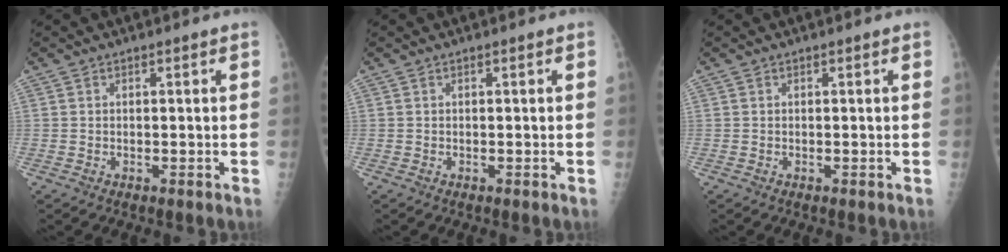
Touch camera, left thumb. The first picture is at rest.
{"total": 0.0}
{"total": 0.0}